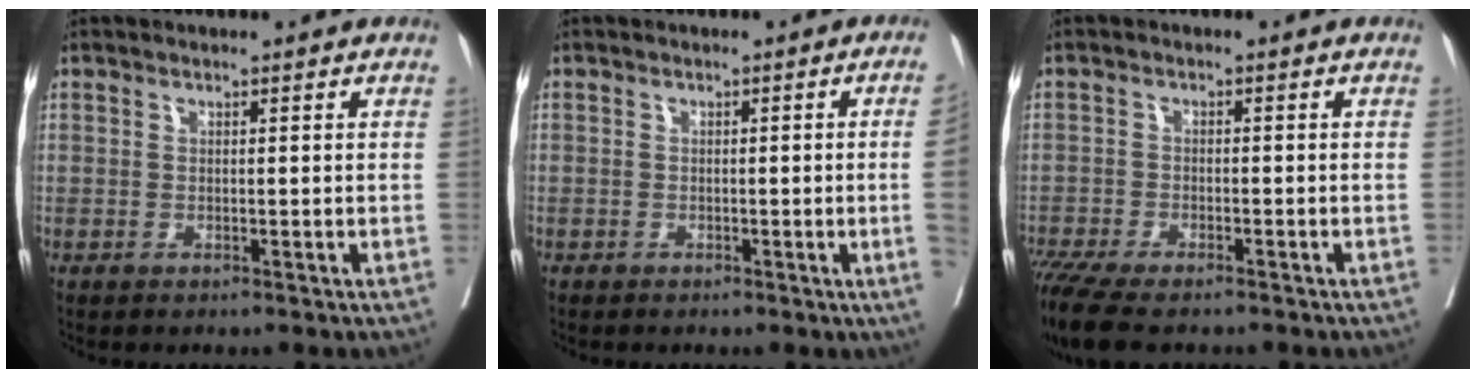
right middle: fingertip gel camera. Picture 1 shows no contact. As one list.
[{"total": 3.4, "force": [-0.5, -1.1, 3.2], "torque": [-0.039, -0.007, -0.007]}, {"total": 9.8, "force": [-7.9, 2.4, 5.2], "torque": [-0.094, -0.015, -0.129]}]